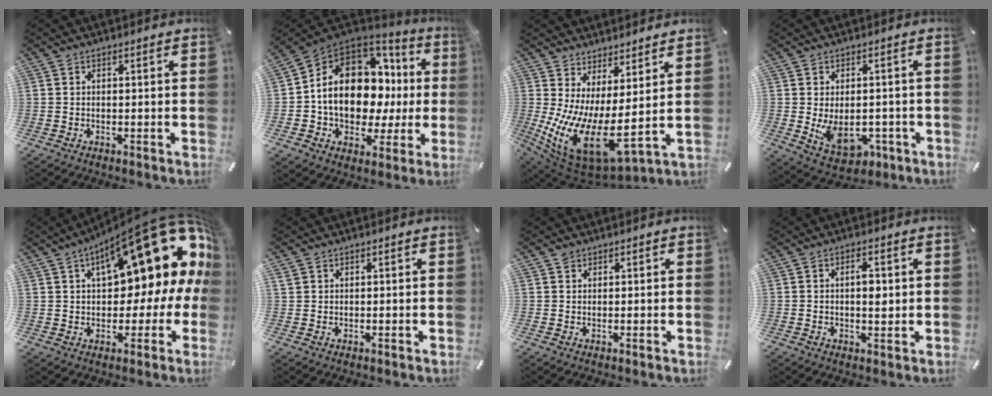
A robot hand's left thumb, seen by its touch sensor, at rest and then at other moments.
{"total": 16.7, "force": [2.1, 11.7, 11.7], "torque": [-0.197, -0.019, 0.040]}
{"total": 12.1, "force": [-1.6, 4.8, 11.0], "torque": [-0.216, -0.040, -0.017]}
{"total": 9.5, "force": [-1.7, 6.6, 6.5], "torque": [-0.101, -0.004, -0.025]}
{"total": 23.7, "force": [10.2, 9.7, 19.0], "torque": [-0.253, -0.064, 0.170]}
{"total": 1.3, "force": [0.4, 1.2, 0.1], "torque": [-0.004, 0.005, 0.007]}
{"total": 1.1, "force": [0.5, 1.0, 0.2], "torque": [-0.005, 0.005, 0.008]}
{"total": 3.8, "force": [0.4, 1.9, 3.2], "torque": [-0.051, -0.003, 0.004]}